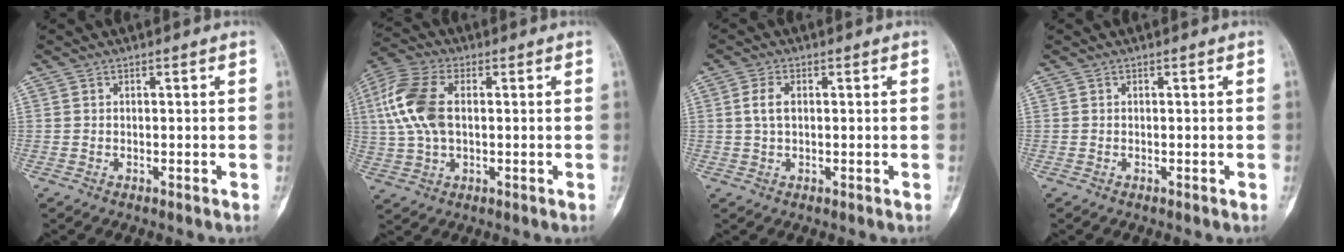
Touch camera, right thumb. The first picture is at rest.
{"total": 12.6, "force": [1.8, 7.3, 10.1], "torque": [-0.230, 0.015, 0.034]}
{"total": 3.3, "force": [0.6, 1.8, 2.7], "torque": [-0.052, 0.004, 0.010]}
{"total": 0.0}